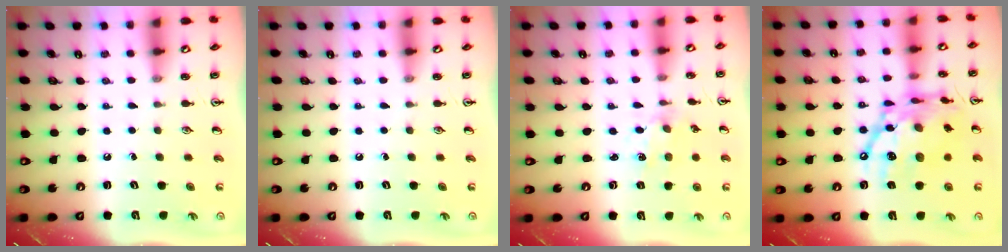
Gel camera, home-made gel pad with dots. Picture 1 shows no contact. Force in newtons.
{"total": 0.0}
{"total": 1.7, "press": 1.7, "slide": 0.3}
{"total": 20.1, "press": 20.1, "slide": 1.7}